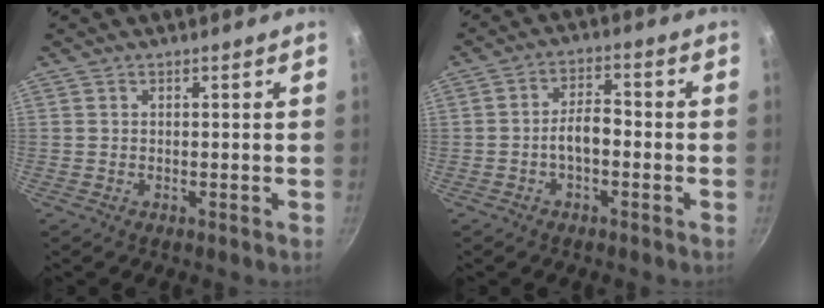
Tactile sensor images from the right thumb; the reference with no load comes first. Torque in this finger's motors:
{"motor_torque": [0.55, 0.38, 0.54, 0.39, 0.05]}